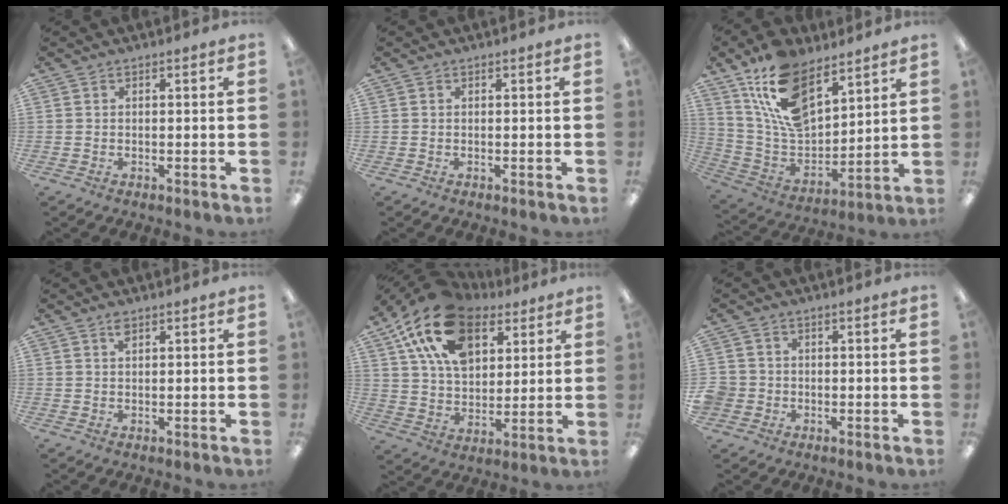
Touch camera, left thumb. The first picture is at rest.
{"total": 0.0}
{"total": 16.9, "force": [10.7, 9.0, 9.5], "torque": [-0.194, -0.046, 0.202]}
{"total": 1.6, "force": [1.1, 0.6, 1.0], "torque": [-0.024, 0.002, 0.020]}
{"total": 20.1, "force": [11.2, 11.9, 11.7], "torque": [-0.228, -0.031, 0.203]}
{"total": 3.4, "force": [-0.6, 3.3, 0.6], "torque": [-0.020, 0.006, -0.012]}